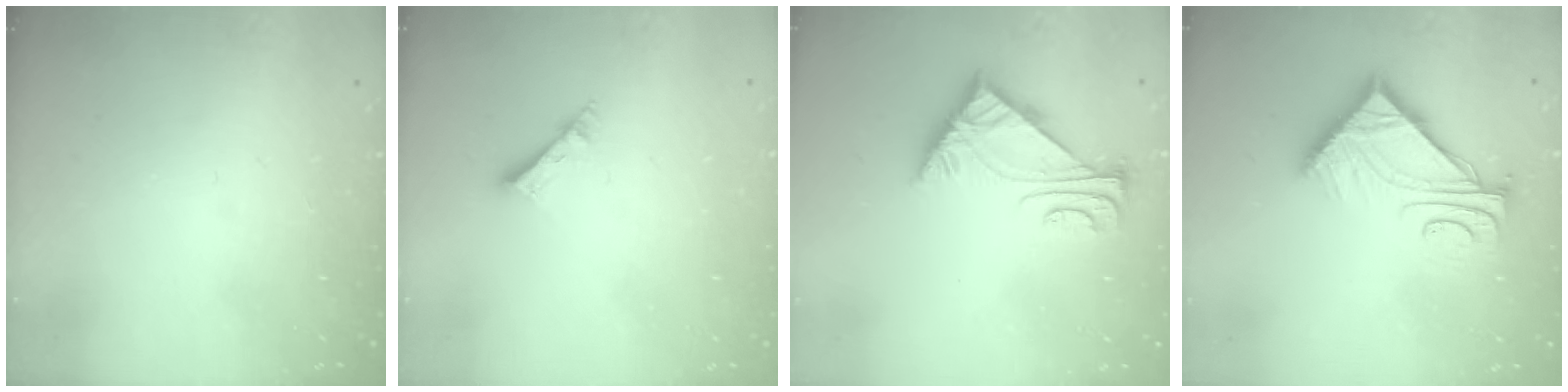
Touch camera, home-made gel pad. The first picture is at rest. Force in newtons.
{"total": 3.8, "press": 3.8, "slide": 0.6}
{"total": 5.4, "press": 5.3, "slide": 1.1}
{"total": 10.3, "press": 10.2, "slide": 0.9}